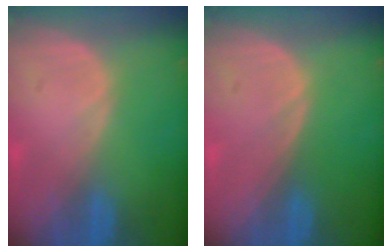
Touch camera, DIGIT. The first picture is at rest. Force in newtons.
{"total": 0.0}